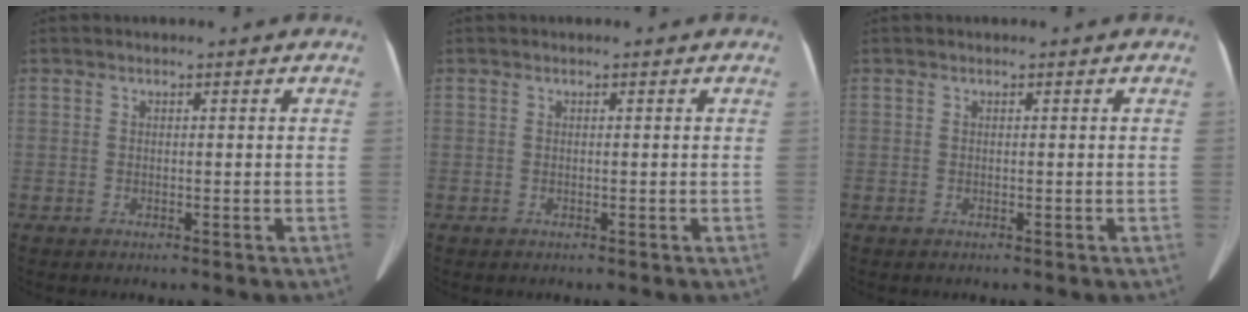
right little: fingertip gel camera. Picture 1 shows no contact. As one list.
[{"total": 0.0}, {"total": 0.0}]